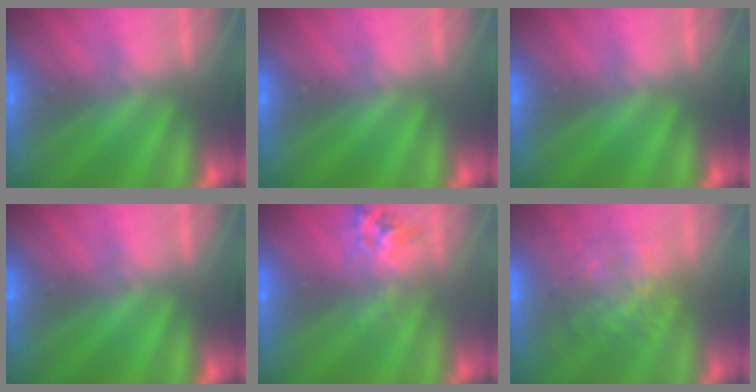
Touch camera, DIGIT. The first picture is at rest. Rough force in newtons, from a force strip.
{"total": 0.0}
{"total": 0.0}
{"total": 0.0}
{"total": 2.7}
{"total": 3.2}